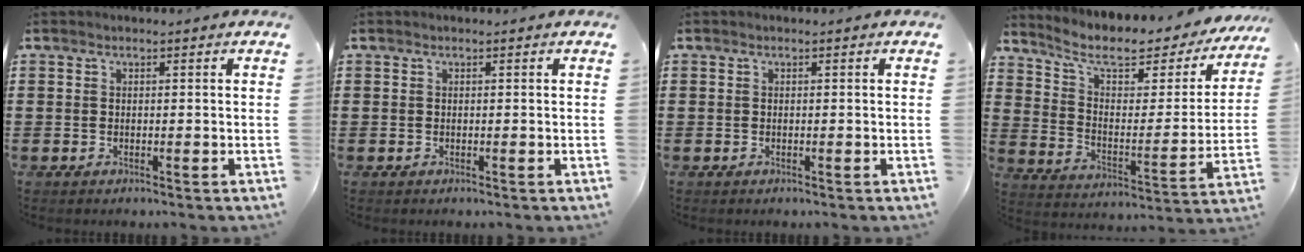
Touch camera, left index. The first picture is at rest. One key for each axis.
{"total": 0.0}
{"total": 0.0}
{"total": 7.6, "fx": 5.5, "fy": 2.8, "fz": 4.4, "tx": -0.096, "ty": -0.038, "tz": 0.090}